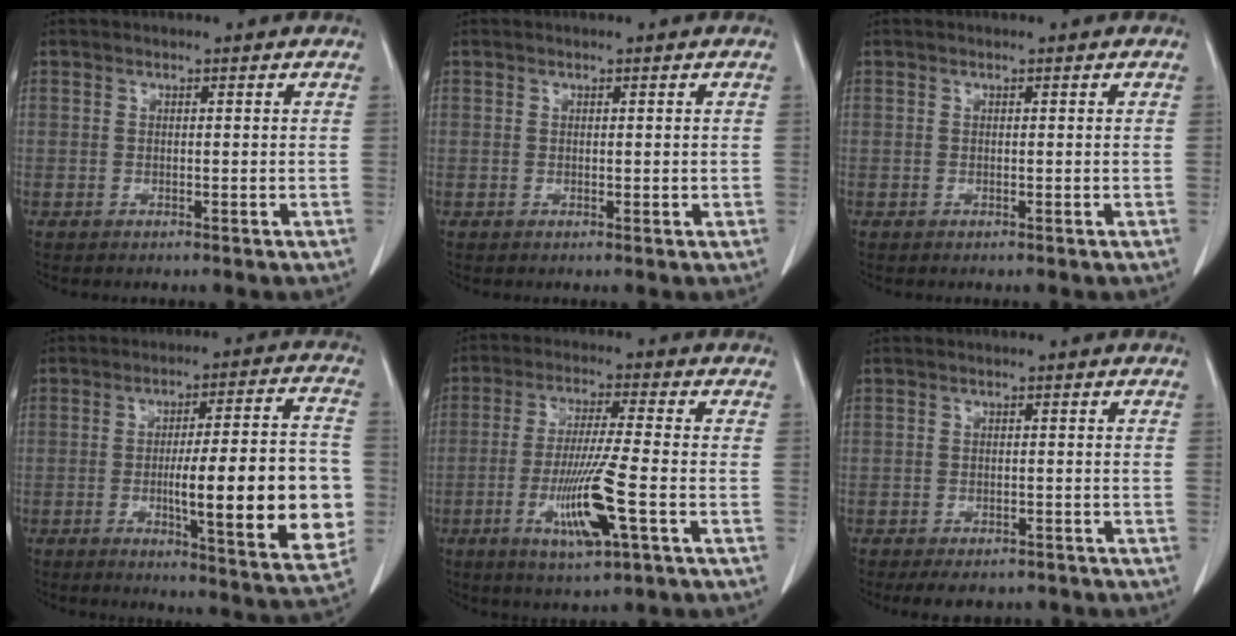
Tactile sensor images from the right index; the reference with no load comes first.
{"total": 0.6, "force": [0.2, 0.5, 0.3], "torque": [0.003, 0.000, 0.001]}
{"total": 0.0}
{"total": 18.9, "force": [-3.0, 2.6, 18.5], "torque": [-0.218, 0.011, -0.032]}
{"total": 10.6, "force": [-3.7, 0.1, 9.9], "torque": [-0.192, -0.017, -0.068]}
{"total": 6.2, "force": [-5.2, 2.8, 2.0], "torque": [-0.015, 0.000, -0.066]}